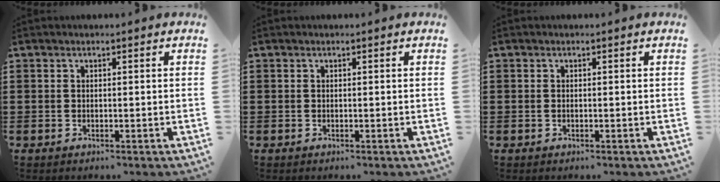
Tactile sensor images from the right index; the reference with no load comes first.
{"total": 0.0}
{"total": 0.0}